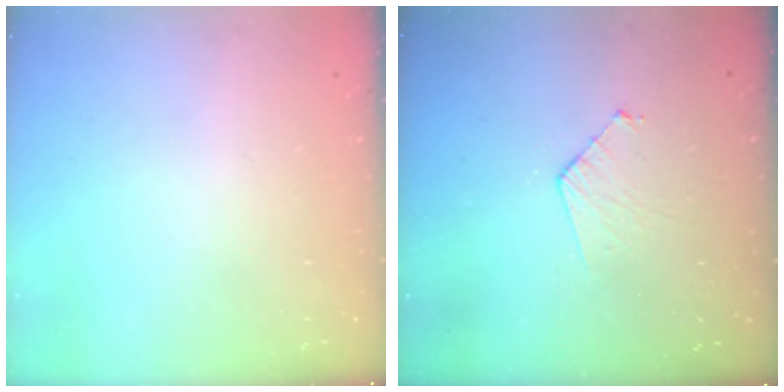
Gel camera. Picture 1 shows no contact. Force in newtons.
{"total": 4.4, "press": 4.3, "slide": 0.4}